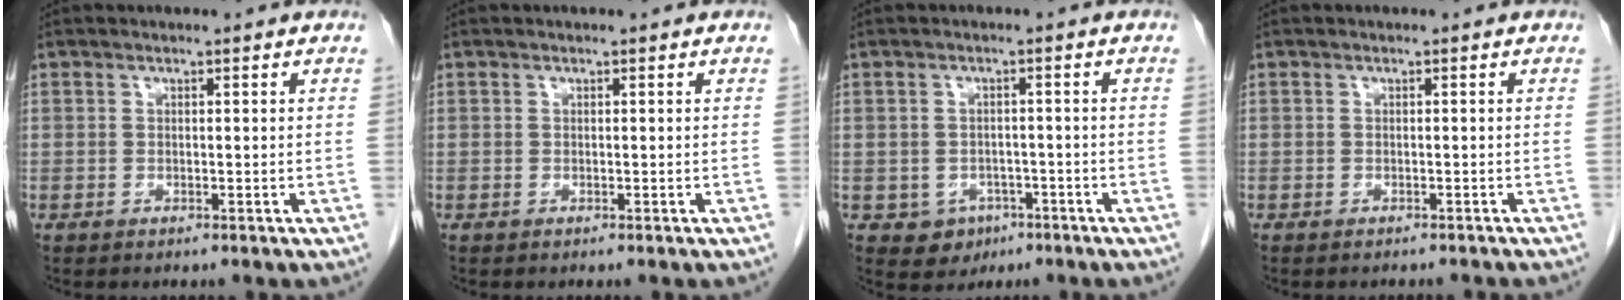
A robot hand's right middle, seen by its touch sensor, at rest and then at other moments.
{"total": 0.0}
{"total": 3.9, "force": [-1.7, 3.4, 1.0], "torque": [-0.009, 0.008, -0.014]}
{"total": 3.8, "force": [-3.4, 0.9, 1.2], "torque": [-0.015, -0.005, -0.039]}